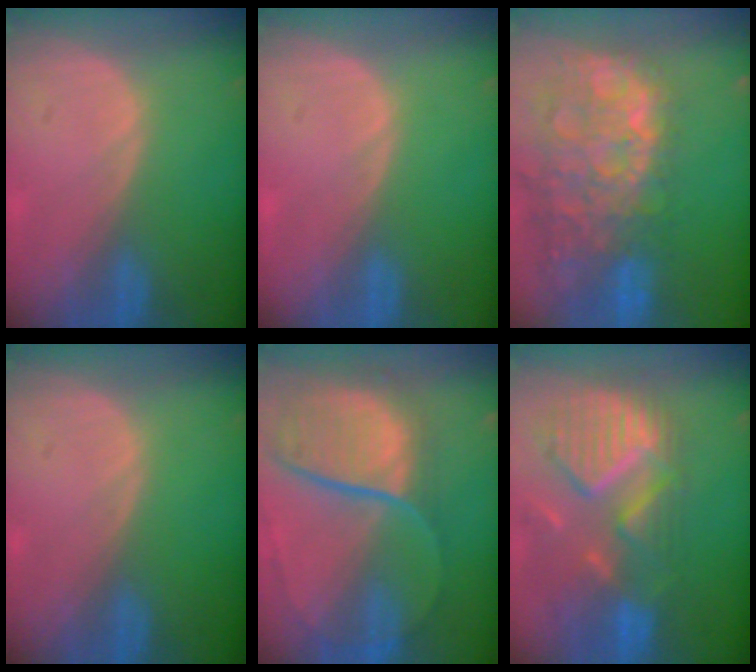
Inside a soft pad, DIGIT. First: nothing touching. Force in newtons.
{"total": 0.0}
{"total": 15.0, "press": 12.2, "slide": 8.7}
{"total": 0.0}
{"total": 11.4, "press": 9.5, "slide": 6.4}
{"total": 11.9, "press": 10.3, "slide": 5.9}